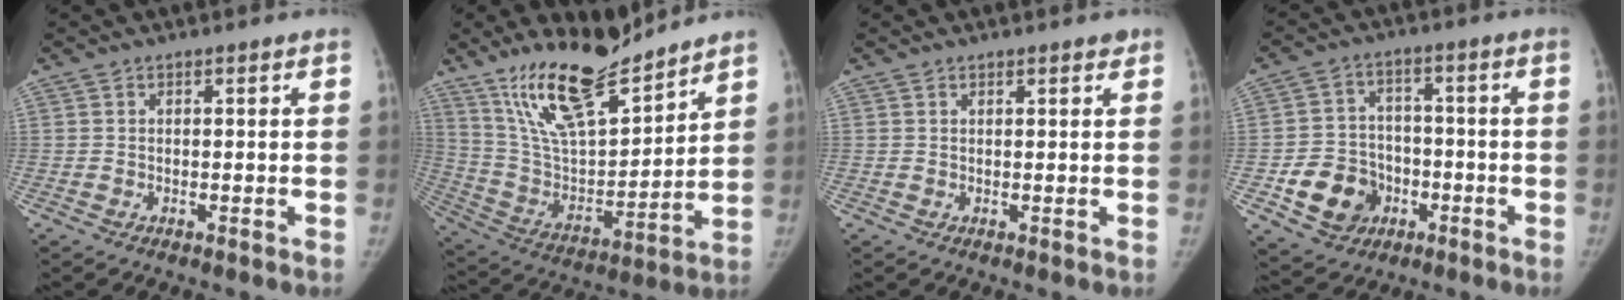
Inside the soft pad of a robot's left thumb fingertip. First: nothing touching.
{"total": 20.2, "force": [15.4, 6.2, 11.5], "torque": [-0.168, -0.085, 0.287]}
{"total": 1.2, "force": [1.0, 0.4, 0.6], "torque": [-0.005, -0.004, 0.012]}
{"total": 11.1, "force": [-3.9, 9.4, 4.4], "torque": [-0.042, 0.024, -0.057]}